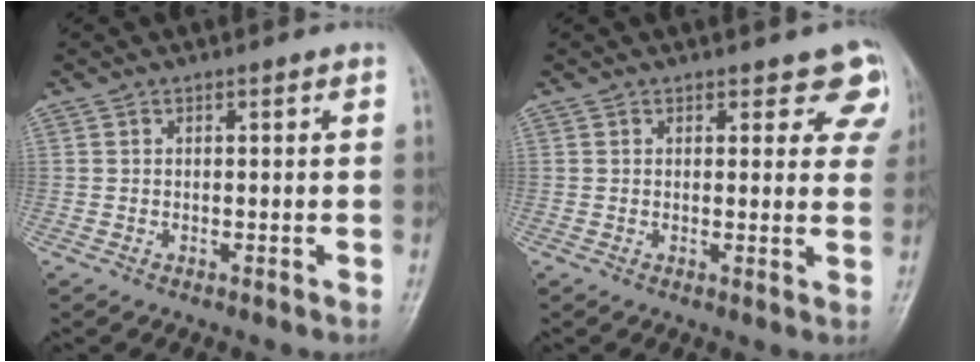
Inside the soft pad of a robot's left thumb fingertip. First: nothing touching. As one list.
[{"total": 6.0, "force": [4.5, 3.0, 2.6], "torque": [0.014, -0.021, 0.035]}]